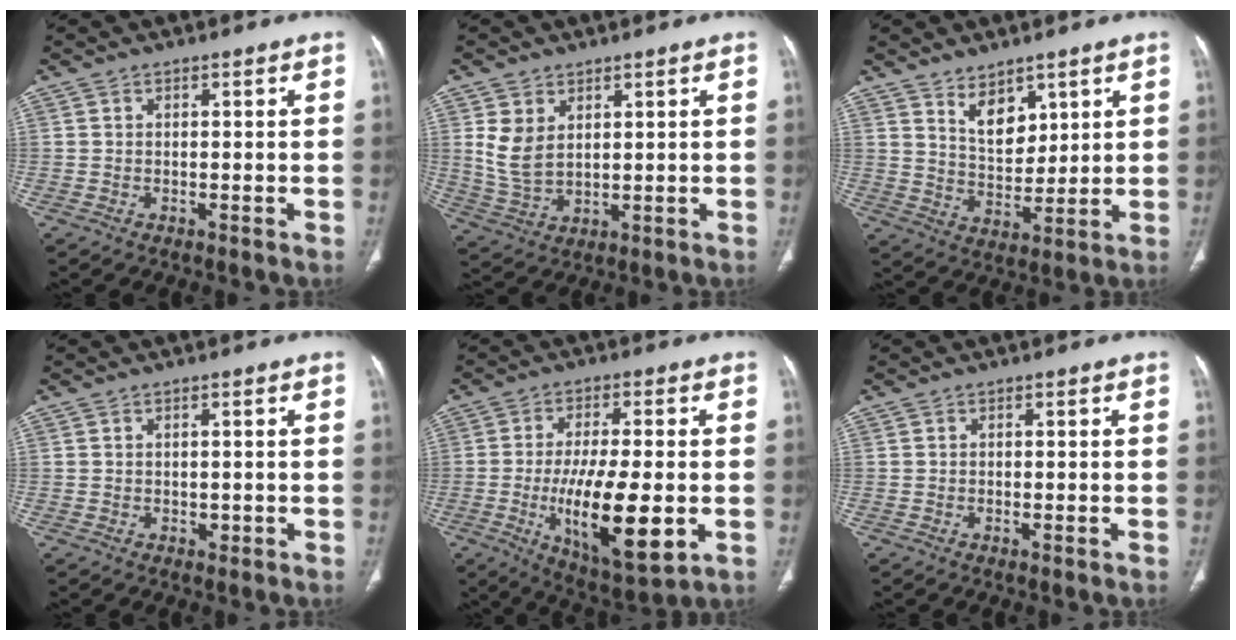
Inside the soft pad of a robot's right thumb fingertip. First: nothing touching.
{"total": 7.4, "force": [2.4, 4.9, 5.0], "torque": [-0.090, -0.011, 0.063]}
{"total": 7.7, "force": [4.5, 4.4, 4.5], "torque": [-0.051, -0.040, 0.089]}
{"total": 1.2, "force": [-0.2, 0.8, 0.9], "torque": [-0.012, 0.001, -0.001]}
{"total": 17.7, "force": [-3.6, 5.8, 16.3], "torque": [-0.272, -0.015, -0.051]}
{"total": 1.2, "force": [-0.3, 0.2, 1.1], "torque": [-0.020, -0.002, -0.006]}